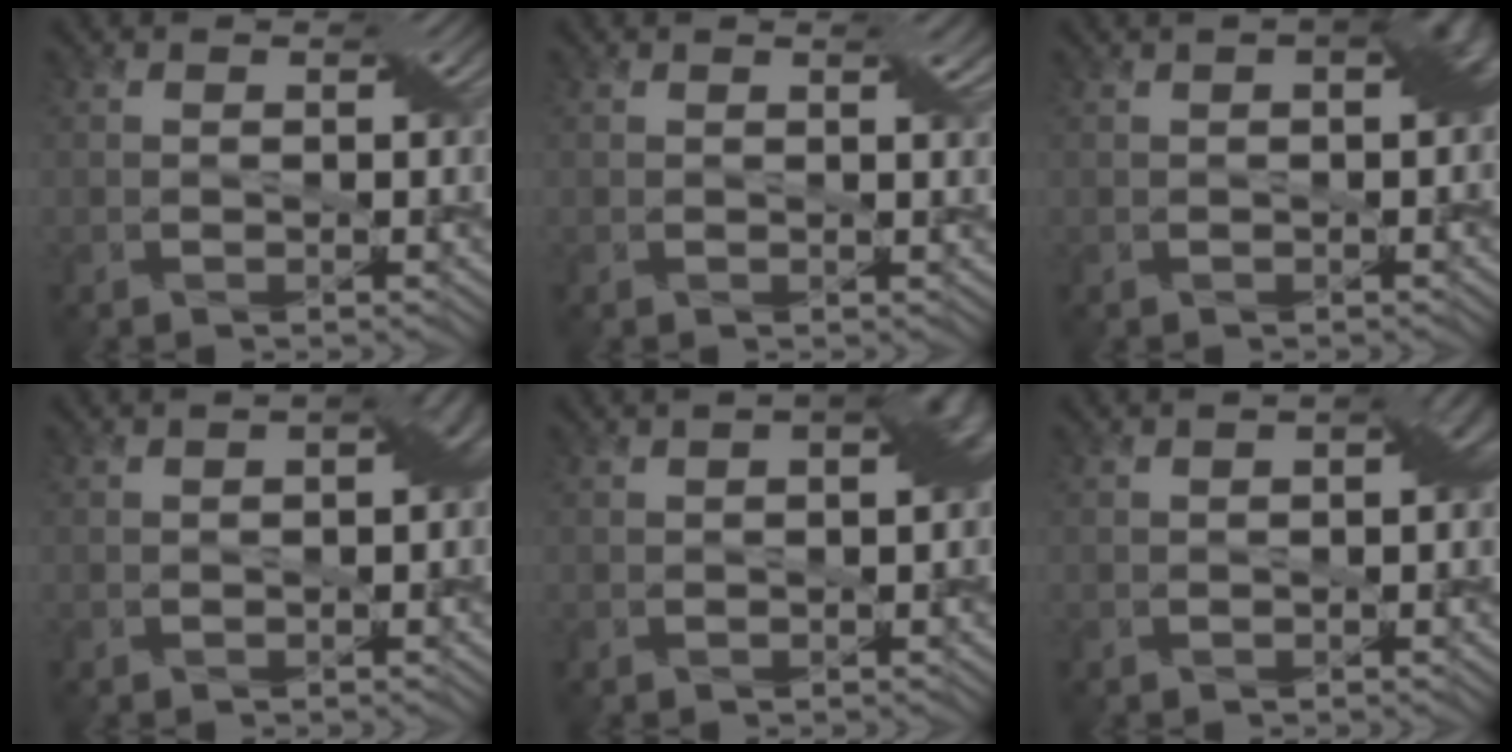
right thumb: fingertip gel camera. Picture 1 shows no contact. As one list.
[{"total": 1.5, "force": [0.9, 0.2, 1.2], "torque": [-0.018, 0.000, 0.015]}, {"total": 3.5, "force": [0.5, 1.4, 3.2], "torque": [-0.033, 0.014, 0.006]}, {"total": 3.1, "force": [-0.1, 1.6, 2.6], "torque": [-0.031, 0.003, -0.002]}, {"total": 3.9, "force": [0.4, 1.7, 3.5], "torque": [-0.038, 0.012, 0.006]}, {"total": 2.4, "force": [-0.2, 1.2, 2.1], "torque": [-0.028, 0.004, -0.003]}]